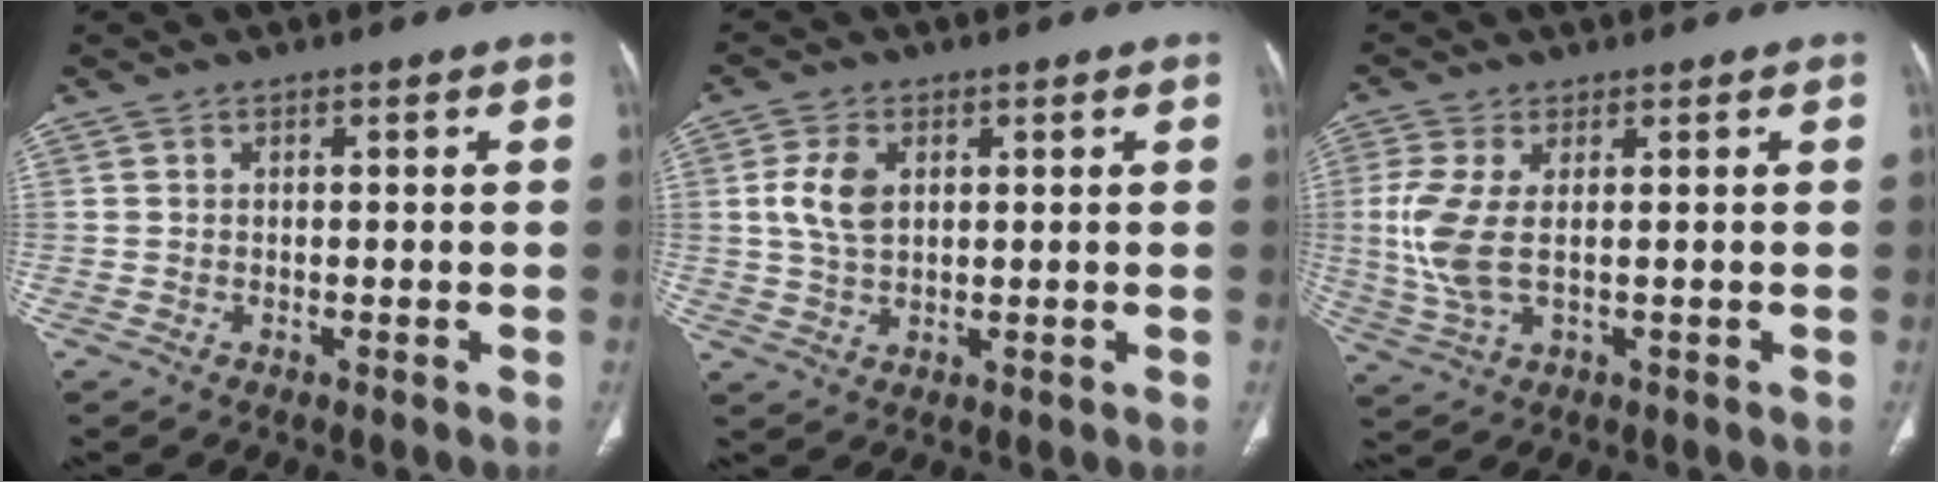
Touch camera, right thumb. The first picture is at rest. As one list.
[{"total": 6.3, "force": [1.4, 3.9, 4.7], "torque": [-0.094, -0.001, 0.029]}, {"total": 7.7, "force": [0.5, 3.3, 7.0], "torque": [-0.190, -0.005, 0.017]}]